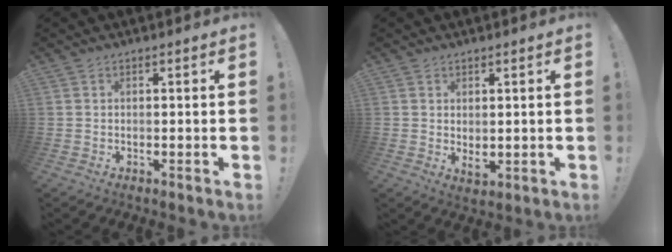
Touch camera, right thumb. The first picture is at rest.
{"total": 2.5, "force": [0.9, 1.3, 1.9], "torque": [-0.018, -0.012, 0.015]}